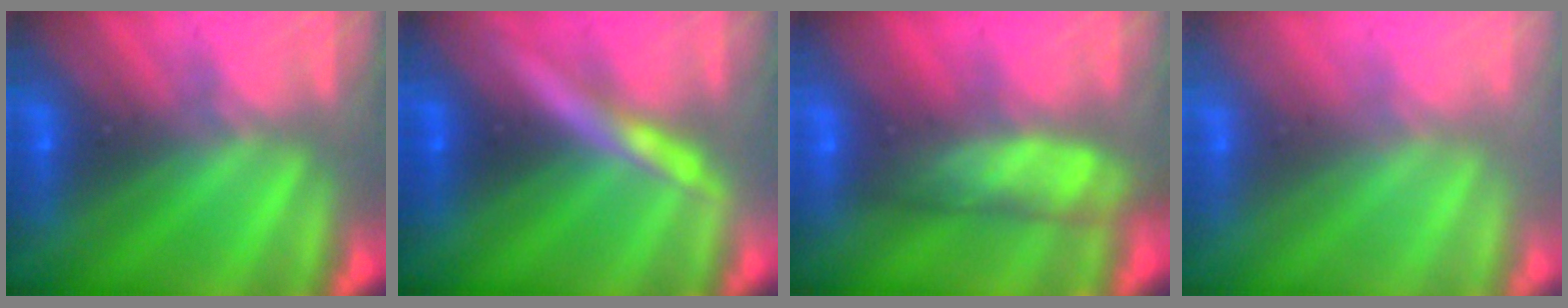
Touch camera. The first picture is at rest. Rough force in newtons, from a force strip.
{"total": 2.9}
{"total": 10.8}
{"total": 2.8}